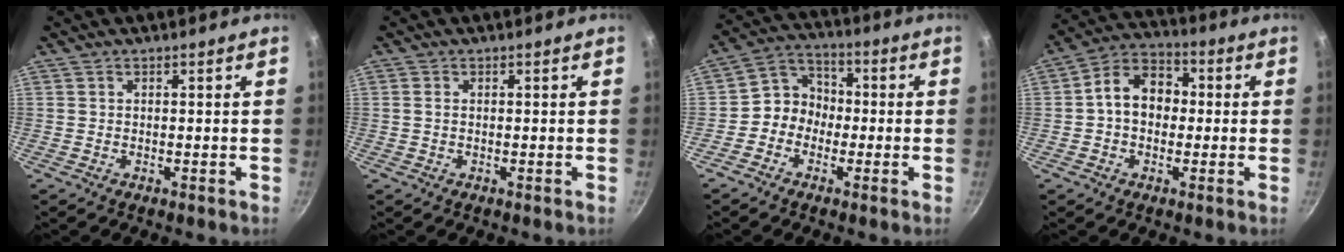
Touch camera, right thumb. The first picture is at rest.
{"total": 0.8, "force": [0.0, 0.6, 0.5], "torque": [-0.012, 0.002, -0.001]}
{"total": 7.2, "force": [-1.6, 6.4, 2.9], "torque": [-0.010, 0.033, -0.048]}
{"total": 10.1, "force": [0.2, 7.7, 6.6], "torque": [-0.069, 0.031, -0.016]}